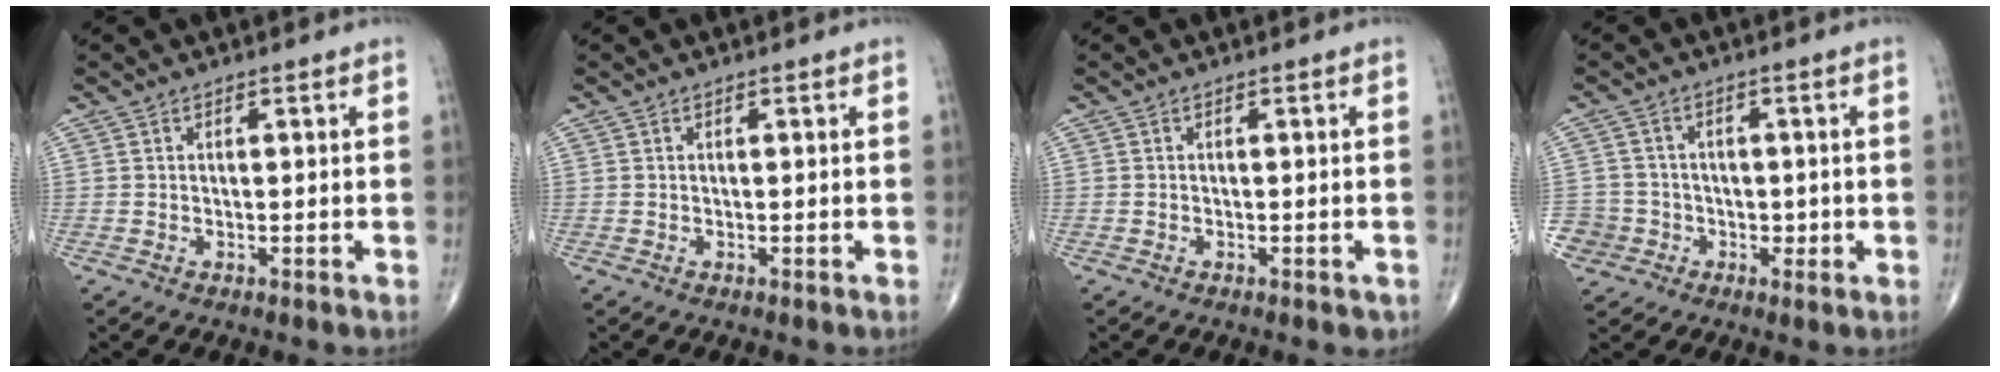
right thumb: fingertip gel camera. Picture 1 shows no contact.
{"total": 0.0}
{"total": 1.1, "force": [-0.6, 0.6, 0.8], "torque": [-0.008, 0.000, -0.007]}
{"total": 6.4, "force": [-1.6, 6.1, 0.6], "torque": [0.010, 0.021, -0.026]}